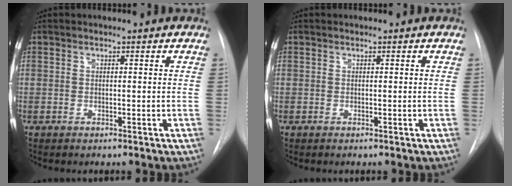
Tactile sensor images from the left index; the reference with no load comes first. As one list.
[{"total": 0.0}]